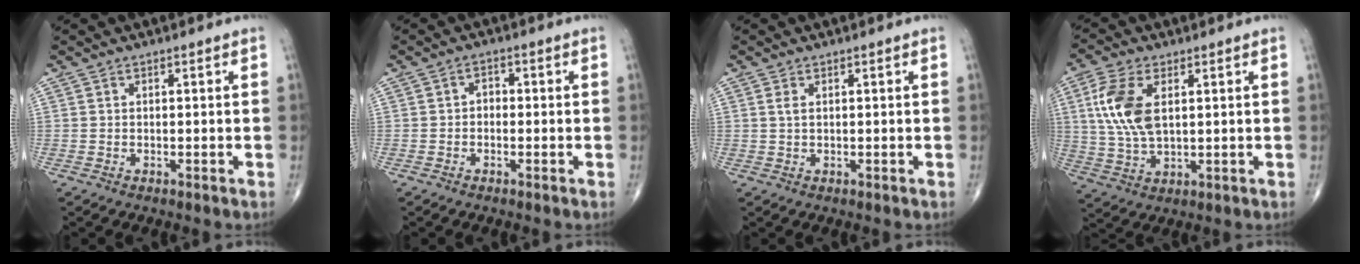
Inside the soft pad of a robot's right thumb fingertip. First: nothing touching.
{"total": 1.9, "force": [-0.4, 1.5, 1.1], "torque": [-0.004, 0.011, -0.015]}
{"total": 1.2, "force": [0.4, 0.6, 1.0], "torque": [-0.025, 0.006, 0.009]}
{"total": 10.7, "force": [2.5, 5.6, 8.8], "torque": [-0.192, -0.004, 0.052]}